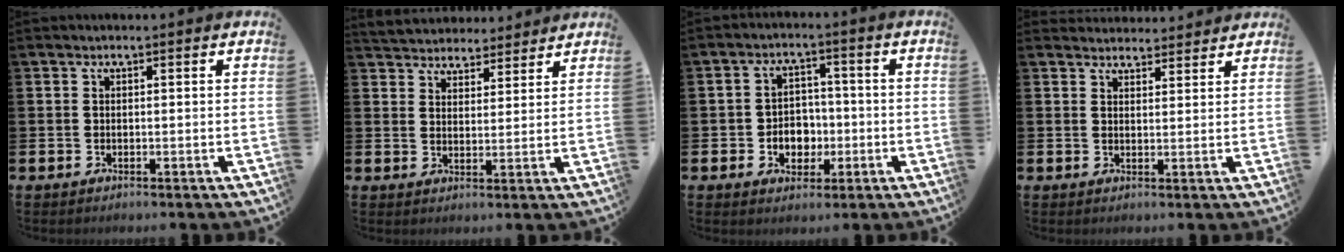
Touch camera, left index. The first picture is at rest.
{"total": 4.4, "force": [4.1, 1.2, -0.5], "torque": [-0.009, -0.027, 0.074]}
{"total": 4.2, "force": [-0.8, 3.7, 1.6], "torque": [-0.031, 0.002, -0.023]}
{"total": 3.1, "force": [3.0, 0.8, -0.2], "torque": [0.010, -0.019, 0.053]}